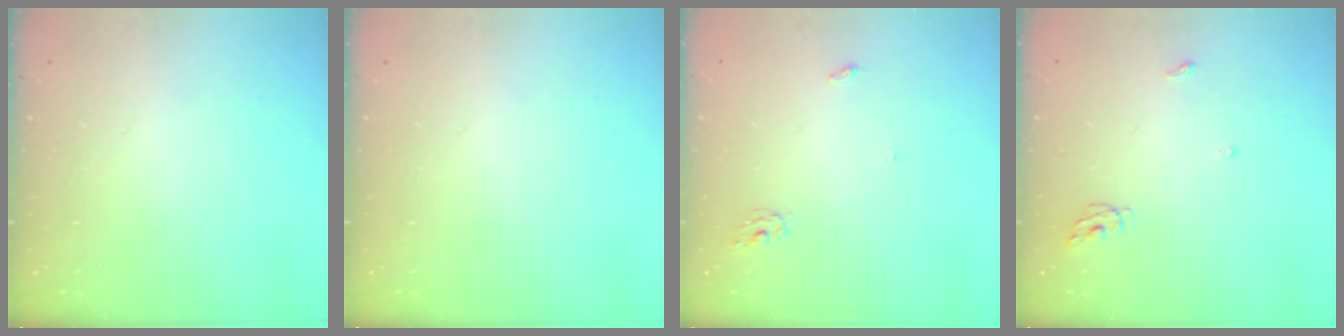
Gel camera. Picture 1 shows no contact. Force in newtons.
{"total": 0.0}
{"total": 2.8, "press": 2.8, "slide": 0.2}
{"total": 4.6, "press": 4.6, "slide": 0.5}